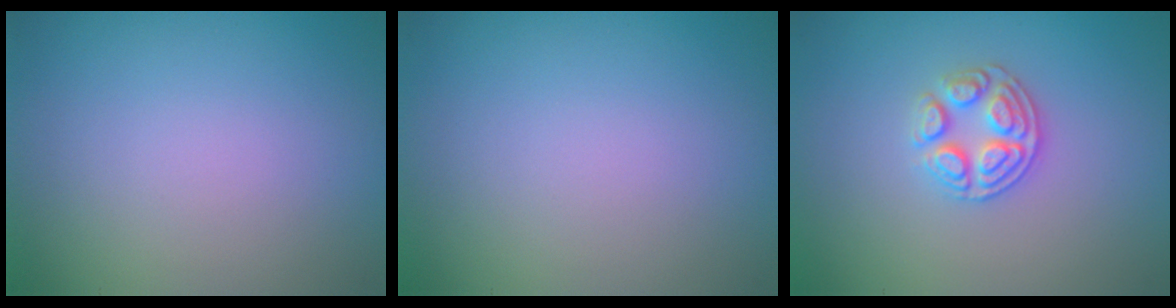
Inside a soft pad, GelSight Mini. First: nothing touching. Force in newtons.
{"total": 0.0}
{"total": 3.3, "press": 2.9, "slide": 1.6}